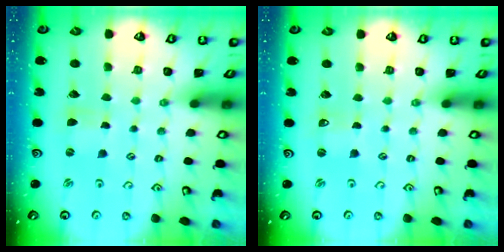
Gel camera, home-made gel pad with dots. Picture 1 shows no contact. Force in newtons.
{"total": 0.0}